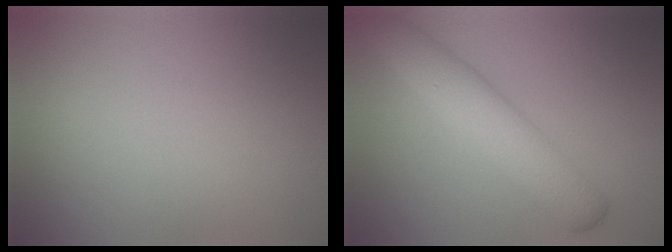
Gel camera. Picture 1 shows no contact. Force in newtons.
{"total": 5.6, "press": 5.6, "slide": 0.2}